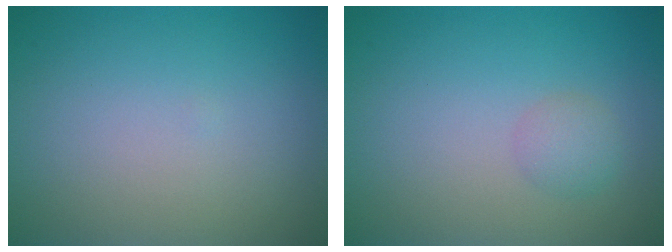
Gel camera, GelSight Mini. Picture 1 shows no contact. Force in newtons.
{"total": 1.5, "press": 1.5, "slide": 0.0}